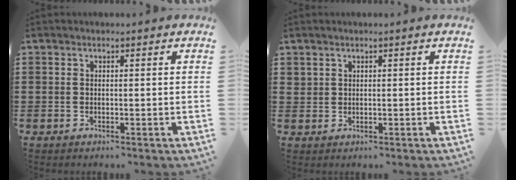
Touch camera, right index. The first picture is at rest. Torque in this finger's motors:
{"motor_torque": [-0.31, 0.41, 0.07, 0.01]}